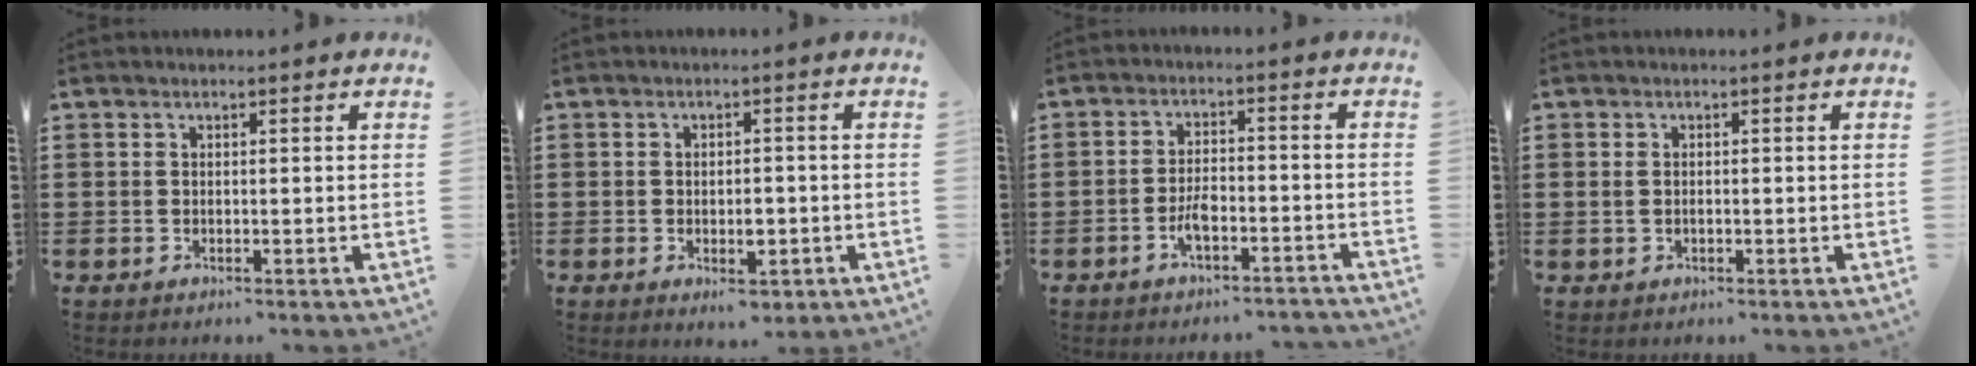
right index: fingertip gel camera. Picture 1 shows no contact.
{"total": 3.6, "force": [-1.2, 1.8, 2.9], "torque": [-0.047, 0.005, -0.020]}
{"total": 4.1, "force": [-2.8, 1.2, 2.7], "torque": [-0.062, 0.004, -0.056]}
{"total": 1.2, "force": [-0.1, 0.5, 1.0], "torque": [-0.021, 0.003, -0.003]}